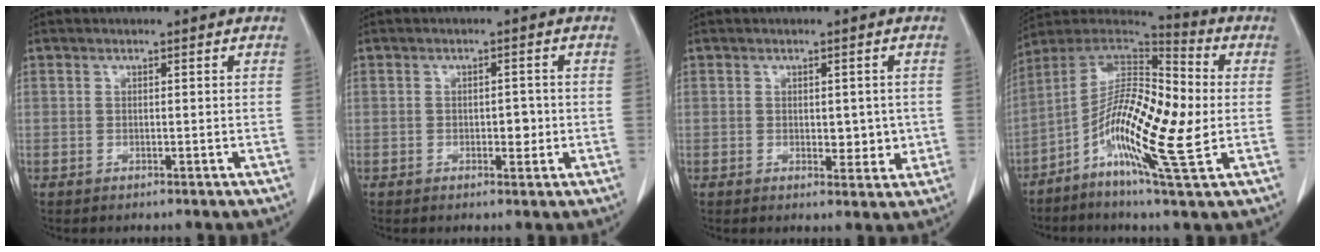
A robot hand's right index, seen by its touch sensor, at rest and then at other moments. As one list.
[{"total": 2.3, "force": [-0.4, 1.3, 1.9], "torque": [-0.023, 0.003, -0.002]}, {"total": 3.9, "force": [-0.1, 2.3, 3.2], "torque": [-0.031, -0.004, 0.005]}, {"total": 16.6, "force": [-2.7, 2.9, 16.1], "torque": [-0.292, 0.008, -0.059]}]